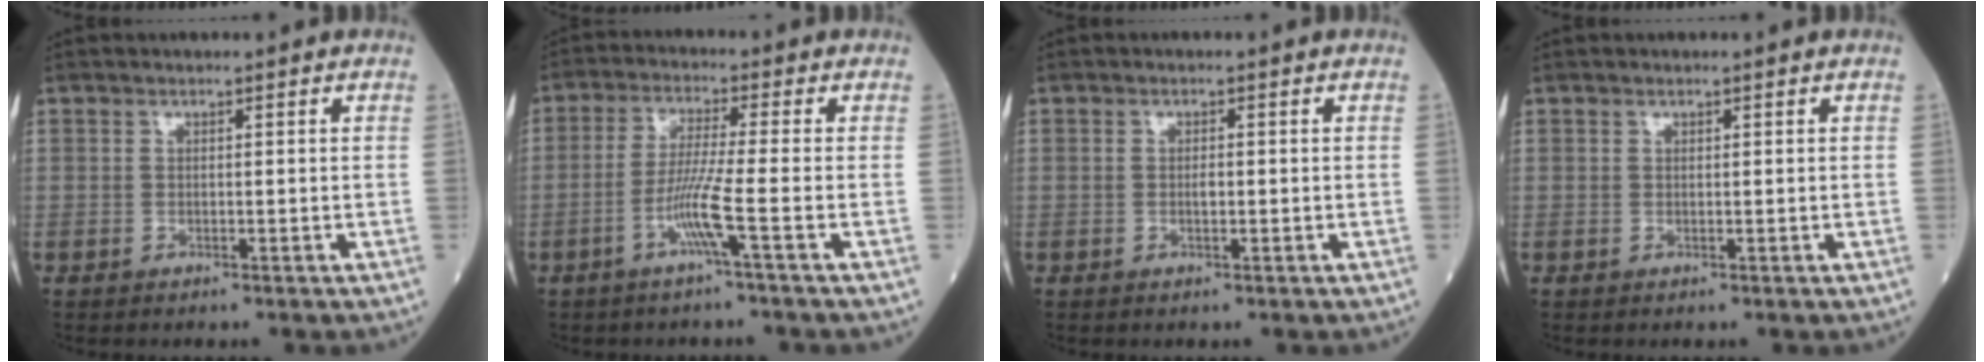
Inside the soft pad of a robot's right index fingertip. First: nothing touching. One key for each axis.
{"total": 6.1, "fx": -2.4, "fy": -1.2, "fz": 5.5, "tx": -0.112, "ty": -0.008, "tz": -0.053}
{"total": 1.3, "fx": -0.1, "fy": 0.5, "fz": 1.2, "tx": -0.025, "ty": 0.000, "tz": -0.002}
{"total": 0.0}